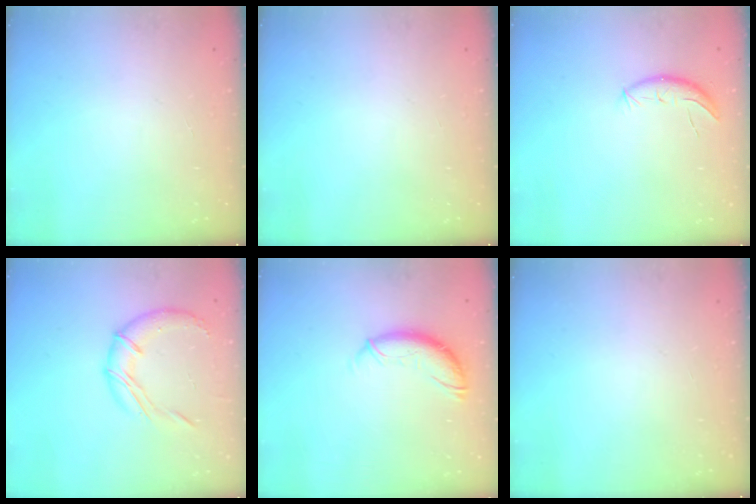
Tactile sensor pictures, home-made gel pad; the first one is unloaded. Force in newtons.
{"total": 0.0}
{"total": 8.1, "press": 7.9, "slide": 1.9}
{"total": 11.6, "press": 11.5, "slide": 1.5}
{"total": 10.7, "press": 10.6, "slide": 1.4}
{"total": 0.0}